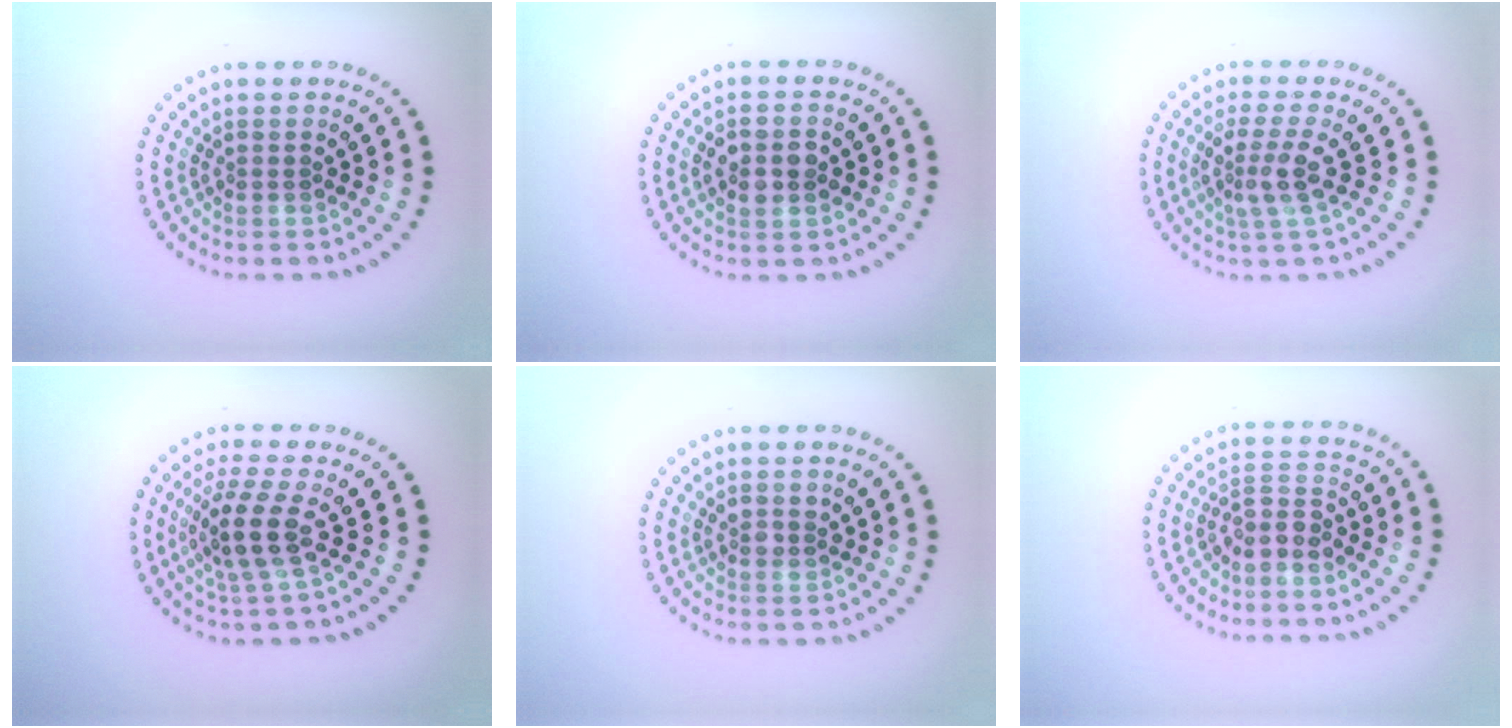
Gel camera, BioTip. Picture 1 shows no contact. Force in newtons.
{"total": 2.8, "press": 2.8, "slide": 0.1}
{"total": 2.8, "press": 2.2, "slide": 1.7}
{"total": 3.8, "press": 3.0, "slide": 2.4}
{"total": 1.5, "press": 1.3, "slide": 0.7}
{"total": 2.3, "press": 1.9, "slide": 1.3}